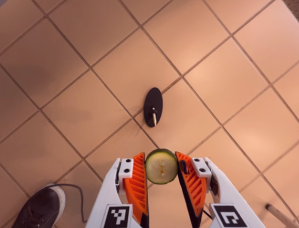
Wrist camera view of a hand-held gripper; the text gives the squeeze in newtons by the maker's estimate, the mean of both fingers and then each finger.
{"total": 7.8, "left": 7.4, "right": 8.3}